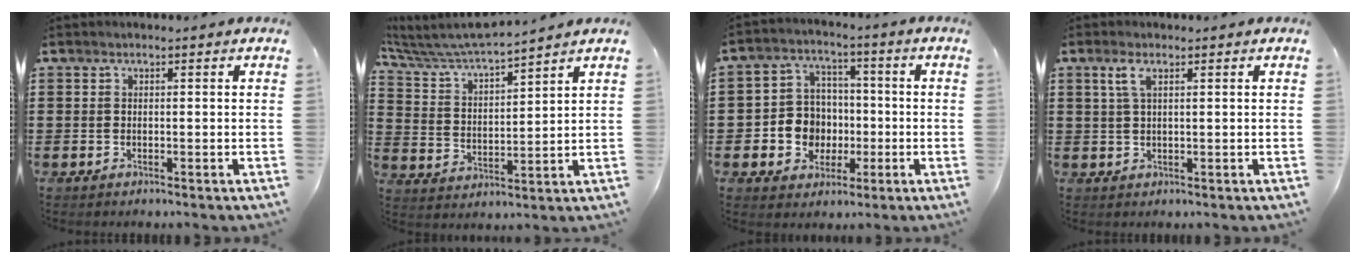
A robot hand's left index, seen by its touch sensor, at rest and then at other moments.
{"total": 6.1, "force": [5.9, -0.2, 1.7], "torque": [-0.062, -0.040, 0.097]}
{"total": 7.4, "force": [-1.3, 6.9, 2.2], "torque": [-0.069, 0.021, -0.019]}
{"total": 2.6, "force": [1.1, 0.7, 2.2], "torque": [-0.049, 0.005, 0.018]}